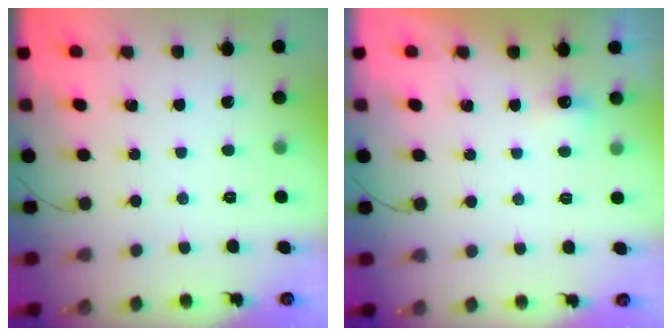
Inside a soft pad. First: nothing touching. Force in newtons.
{"total": 3.5, "press": 3.3, "slide": 1.1}